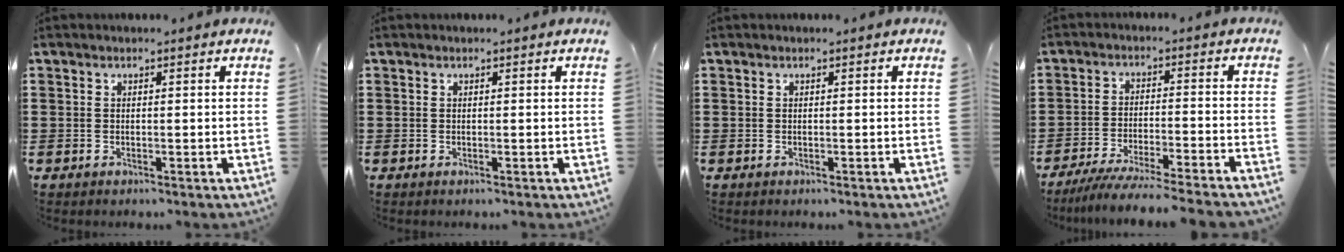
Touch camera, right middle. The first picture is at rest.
{"total": 0.0}
{"total": 0.0}
{"total": 6.1, "force": [-5.8, -0.3, 2.0], "torque": [-0.047, -0.016, -0.115]}